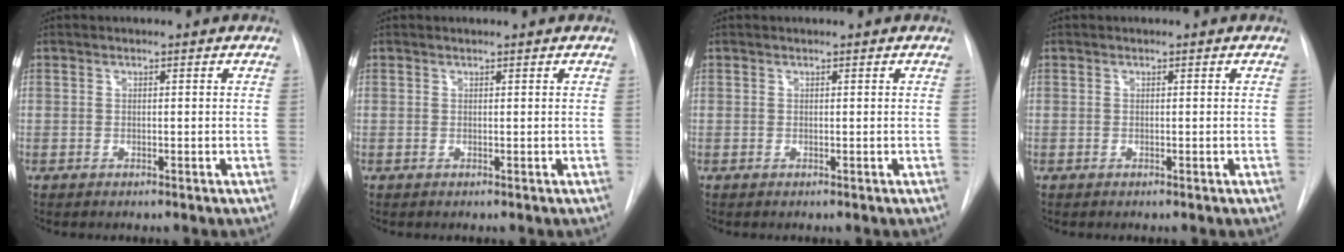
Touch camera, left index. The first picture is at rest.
{"total": 0.7, "force": [0.7, 0.0, 0.2], "torque": [-0.005, 0.008, 0.012]}
{"total": 0.0}
{"total": 0.0}